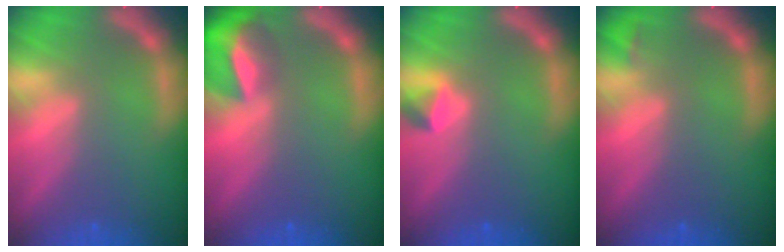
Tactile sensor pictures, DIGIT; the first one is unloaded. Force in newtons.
{"total": 6.9}
{"total": 1.4}
{"total": 0.9}